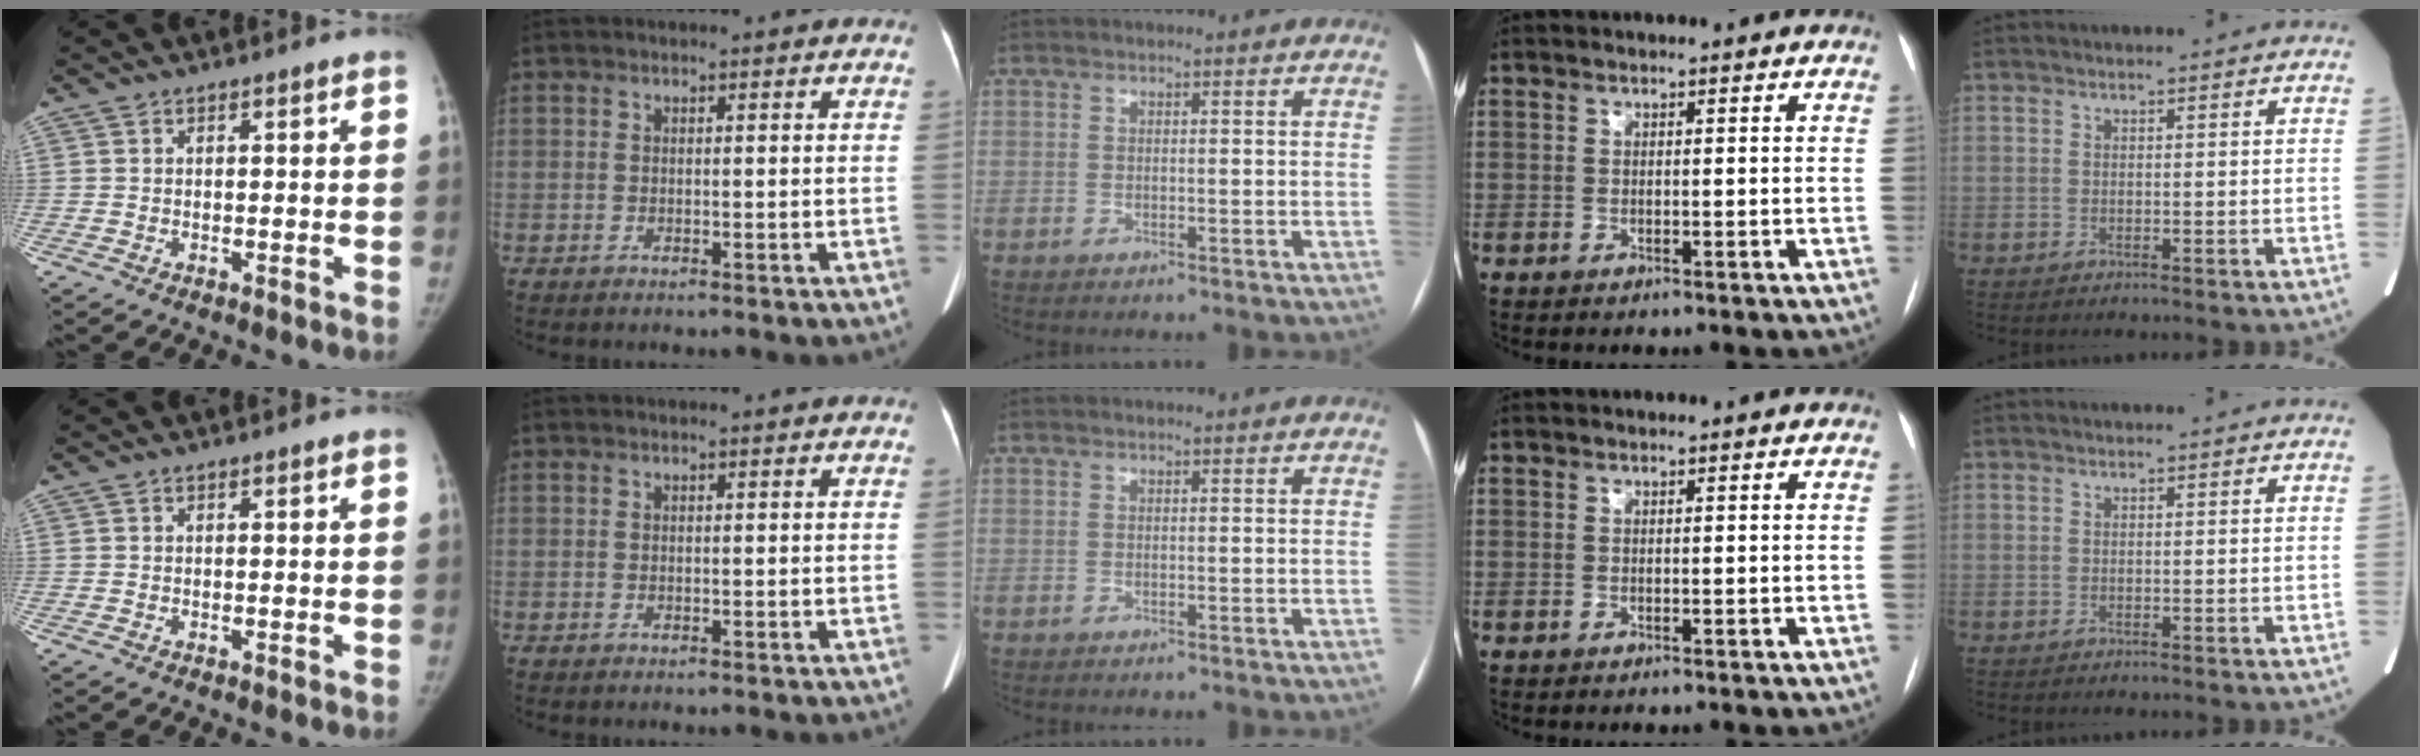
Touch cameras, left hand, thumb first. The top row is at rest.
{}